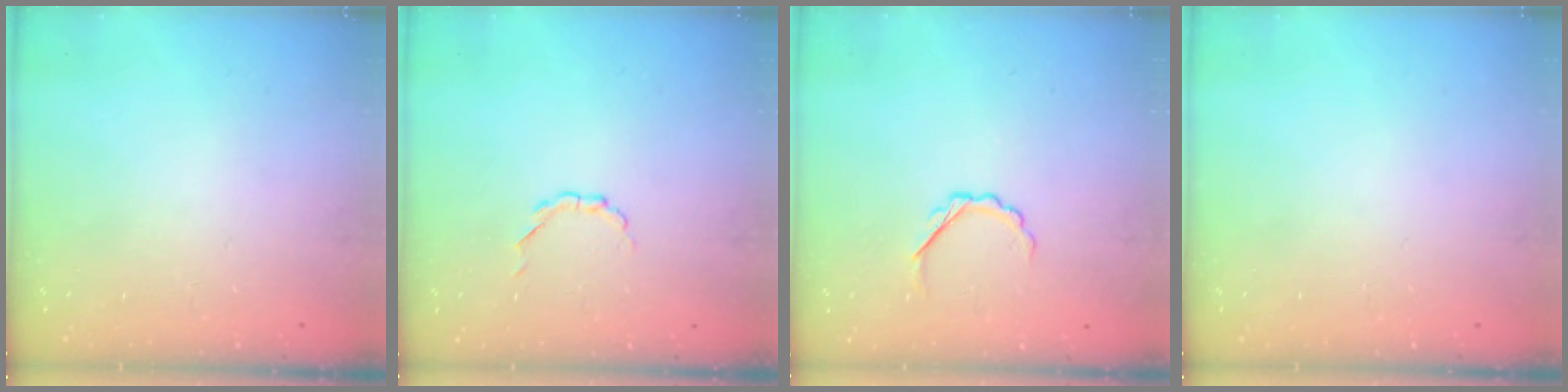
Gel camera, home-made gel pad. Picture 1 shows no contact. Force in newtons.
{"total": 2.5, "press": 2.4, "slide": 0.6}
{"total": 3.1, "press": 2.9, "slide": 1.1}
{"total": 0.0}